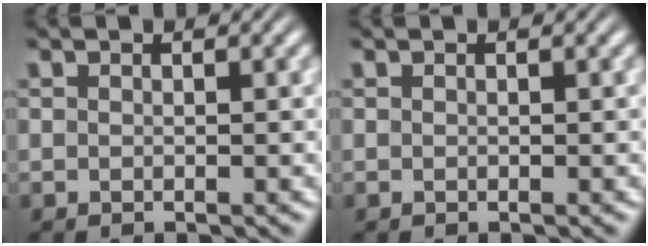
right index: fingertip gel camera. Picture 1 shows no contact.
{"total": 0.0}